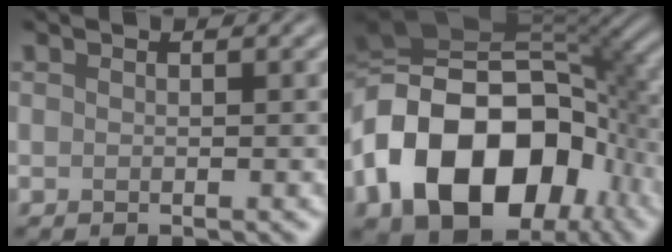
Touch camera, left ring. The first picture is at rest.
{"total": 17.9, "force": [-5.0, 12.3, 12.0], "torque": [-0.226, 0.001, -0.098]}